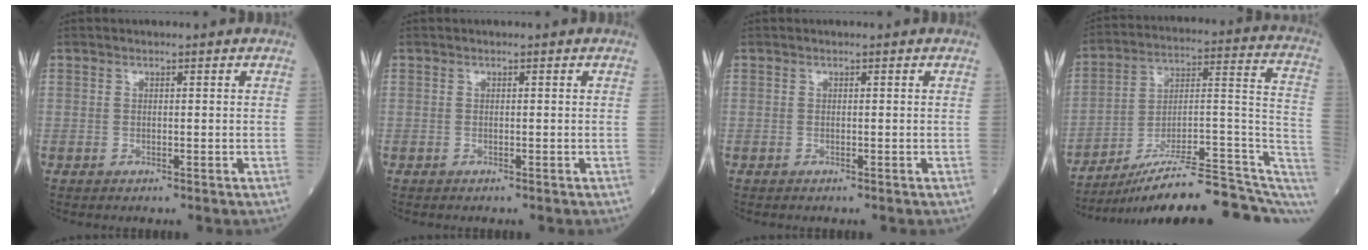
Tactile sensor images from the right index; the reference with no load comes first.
{"total": 0.0}
{"total": 0.0}
{"total": 22.8, "force": [-16.7, 3.9, 15.0], "torque": [-0.156, 0.038, -0.248]}